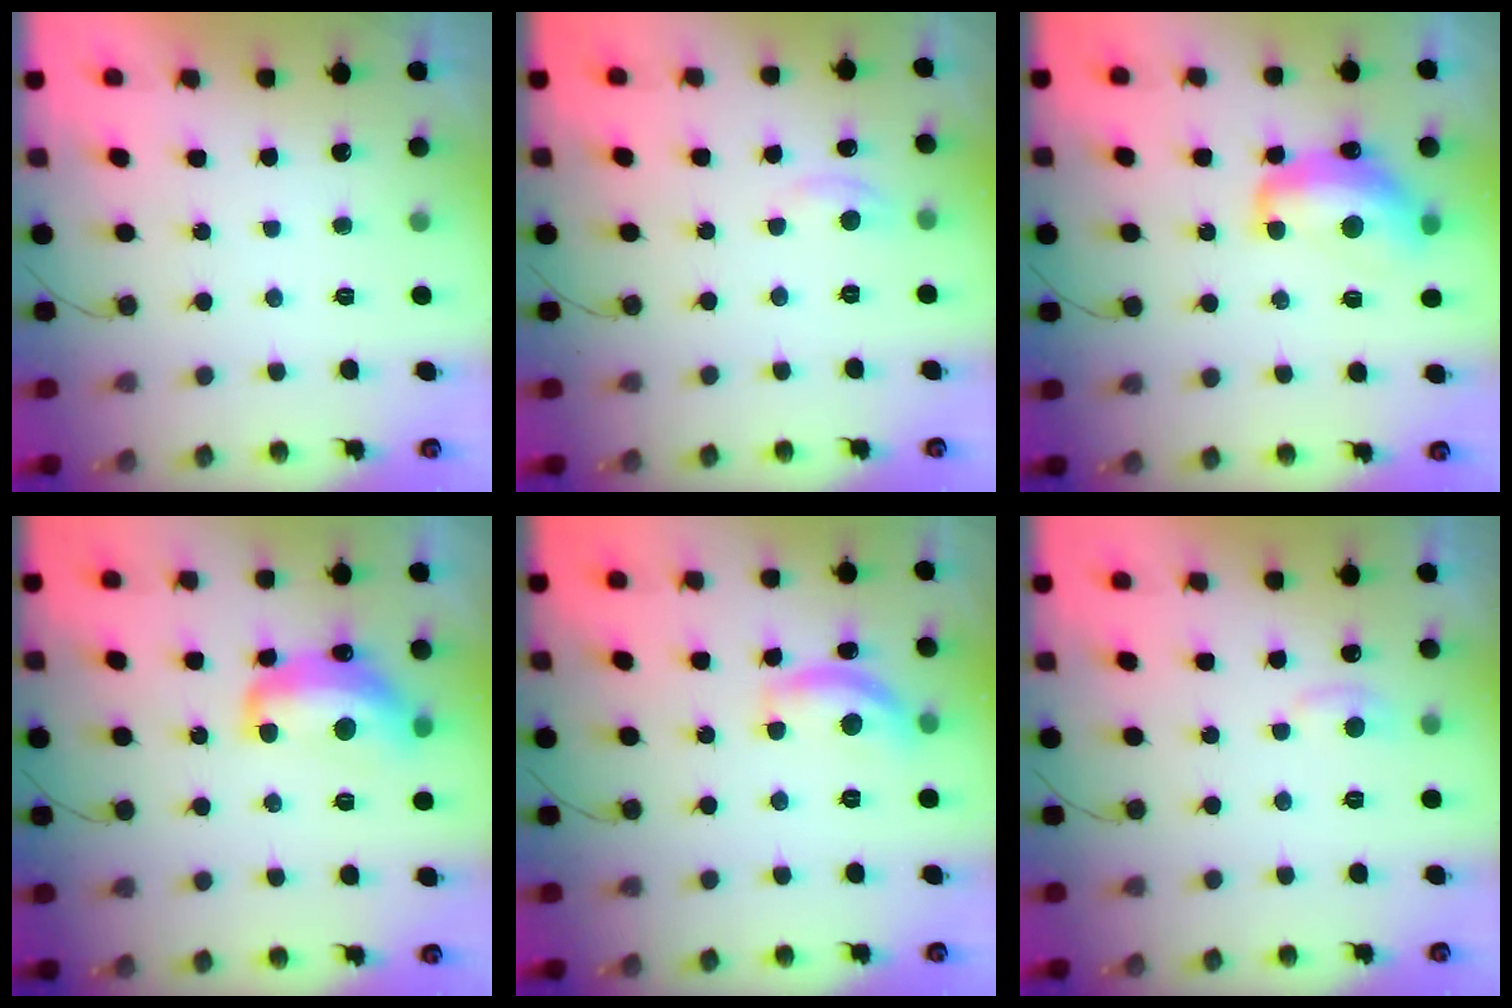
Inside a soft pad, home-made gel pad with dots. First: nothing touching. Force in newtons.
{"total": 3.0, "press": 3.0, "slide": 0.3}
{"total": 12.8, "press": 12.8, "slide": 0.9}
{"total": 13.7, "press": 13.7, "slide": 0.8}
{"total": 11.0, "press": 11.0, "slide": 0.5}
{"total": 5.4, "press": 5.4, "slide": 0.7}